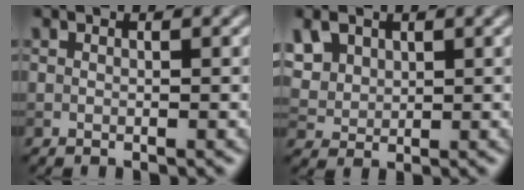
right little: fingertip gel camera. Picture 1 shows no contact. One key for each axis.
{"total": 4.4, "fx": 2.1, "fy": 3.2, "fz": 2.3, "tx": -0.074, "ty": 0.009, "tz": 0.052}